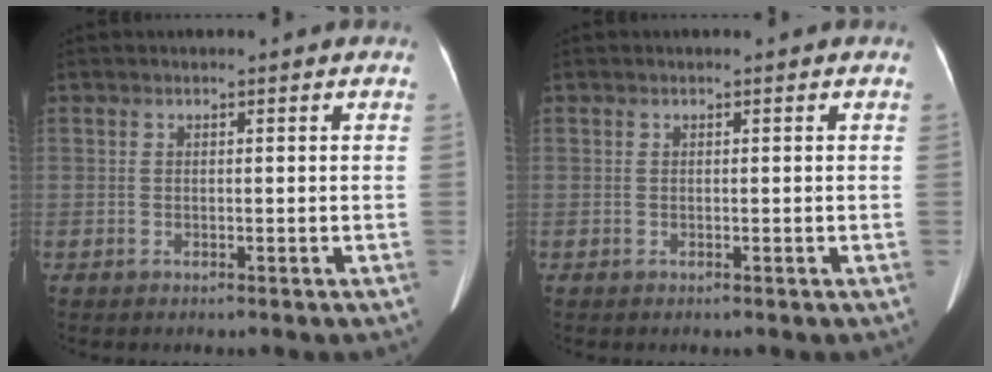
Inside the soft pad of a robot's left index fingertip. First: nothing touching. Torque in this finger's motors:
{"motor_torque": [0.01, 0.01, 0.00, 0.00]}